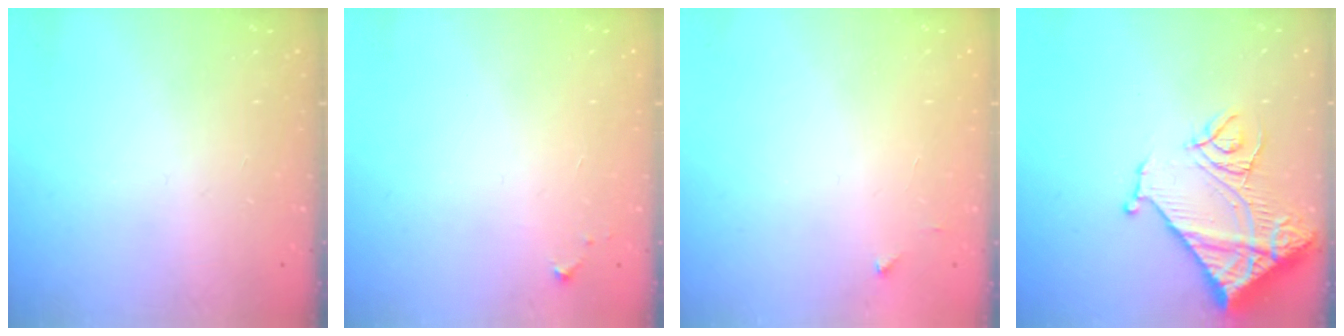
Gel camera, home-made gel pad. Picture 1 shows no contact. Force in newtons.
{"total": 4.3, "press": 4.3, "slide": 0.7}
{"total": 2.0, "press": 2.0, "slide": 0.2}
{"total": 16.9, "press": 16.9, "slide": 1.6}